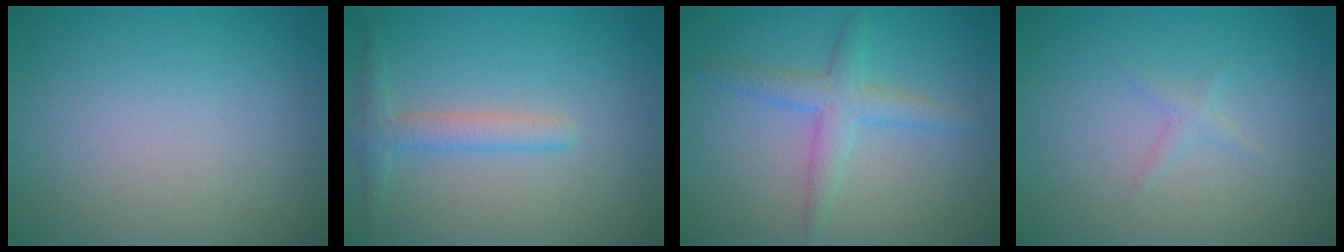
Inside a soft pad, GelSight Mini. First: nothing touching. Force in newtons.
{"total": 2.2, "press": 2.2, "slide": 0.1}
{"total": 2.9, "press": 2.9, "slide": 0.2}
{"total": 0.9, "press": 0.9, "slide": 0.0}